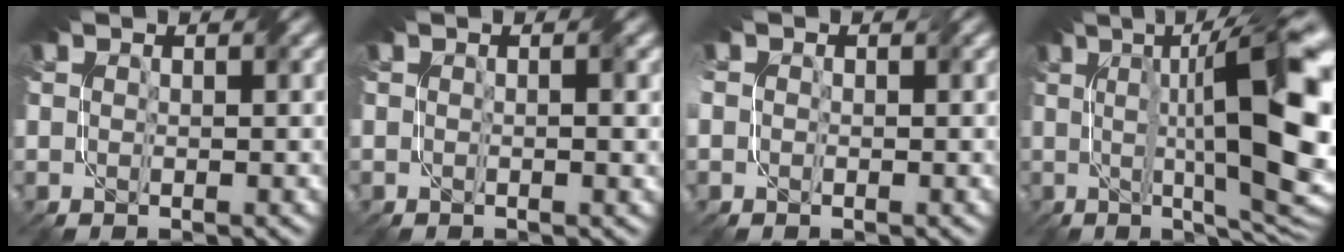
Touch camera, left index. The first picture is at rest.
{"total": 1.0, "force": [0.1, 0.2, 1.0], "torque": [-0.014, 0.001, -0.002]}
{"total": 1.5, "force": [-0.2, 1.4, 0.5], "torque": [-0.009, 0.007, -0.004]}
{"total": 15.1, "force": [1.8, 4.0, 14.4], "torque": [-0.180, 0.015, 0.034]}